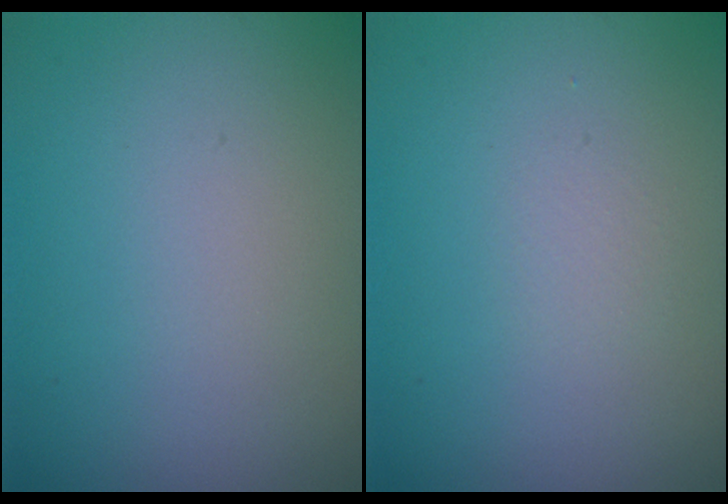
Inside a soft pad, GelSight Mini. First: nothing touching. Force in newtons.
{"total": 0.6, "press": 0.6, "slide": 0.0}